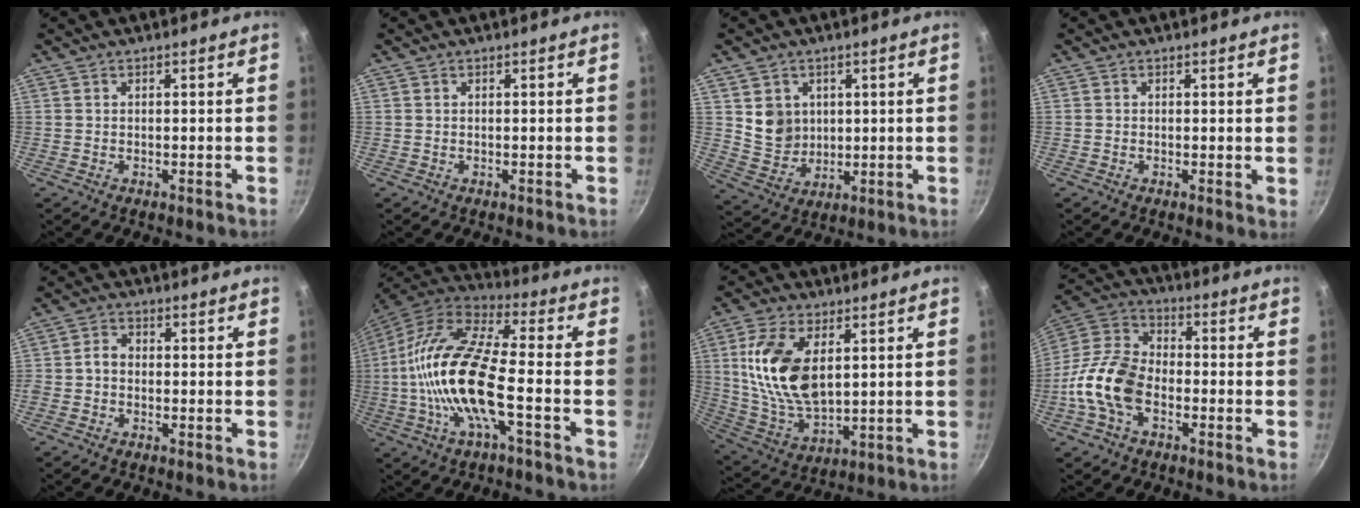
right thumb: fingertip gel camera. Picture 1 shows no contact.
{"total": 0.0}
{"total": 7.6, "force": [1.9, 6.7, 3.2], "torque": [-0.036, -0.013, 0.048]}
{"total": 0.8, "force": [0.1, 0.4, 0.6], "torque": [-0.008, -0.002, -0.002]}
{"total": 2.9, "force": [-0.8, 2.3, 1.5], "torque": [-0.023, 0.017, -0.024]}
{"total": 19.3, "force": [-3.6, 6.4, 17.8], "torque": [-0.348, 0.034, -0.086]}
{"total": 15.8, "force": [3.7, 8.7, 12.7], "torque": [-0.236, -0.018, 0.082]}
{"total": 13.8, "force": [-4.5, 8.8, 9.7], "torque": [-0.168, 0.040, -0.108]}